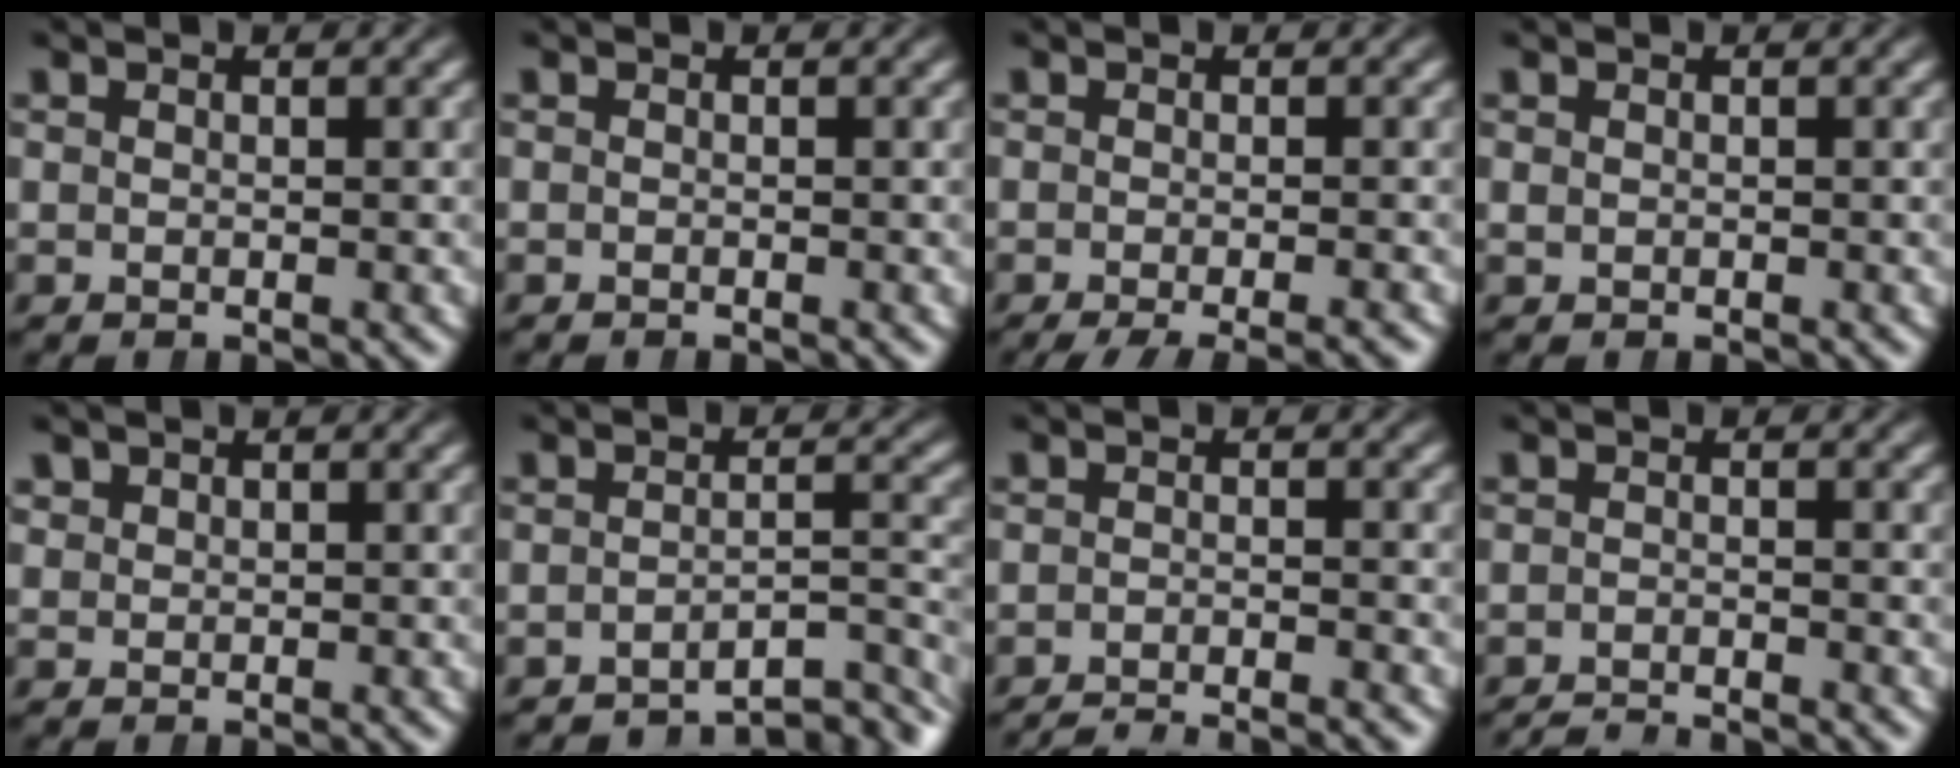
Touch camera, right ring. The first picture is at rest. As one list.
[{"total": 0.5, "force": [-0.4, 0.3, 0.0], "torque": [-0.004, 0.001, -0.011]}, {"total": 5.6, "force": [-4.8, 1.8, 2.3], "torque": [-0.034, -0.007, -0.069]}, {"total": 0.0}, {"total": 1.1, "force": [0.8, 0.7, 0.0], "torque": [0.002, 0.000, 0.020]}, {"total": 6.5, "force": [-5.5, 1.7, 3.0], "torque": [-0.022, -0.009, -0.086]}, {"total": 5.5, "force": [-5.4, 0.9, 0.6], "torque": [0.003, -0.012, -0.087]}, {"total": 3.8, "force": [-3.8, 0.5, 0.0], "torque": [0.003, -0.011, -0.064]}]